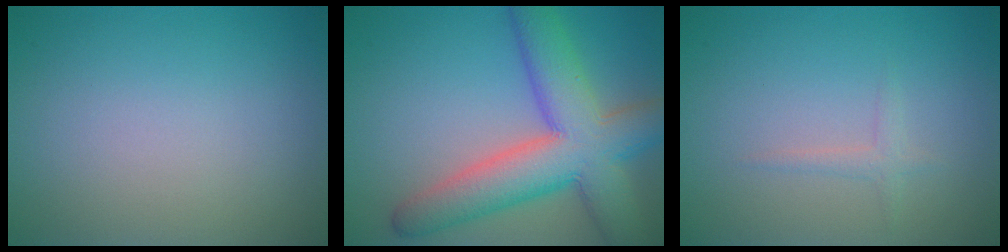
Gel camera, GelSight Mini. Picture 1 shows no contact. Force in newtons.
{"total": 9.7, "press": 9.6, "slide": 0.4}
{"total": 1.0, "press": 1.0, "slide": 0.1}